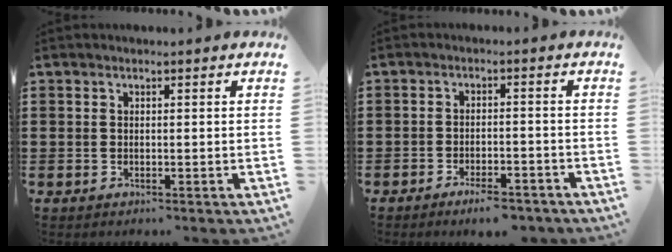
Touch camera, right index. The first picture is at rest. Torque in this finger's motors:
{"motor_torque": [1.10, 1.04, 0.42, 0.05]}